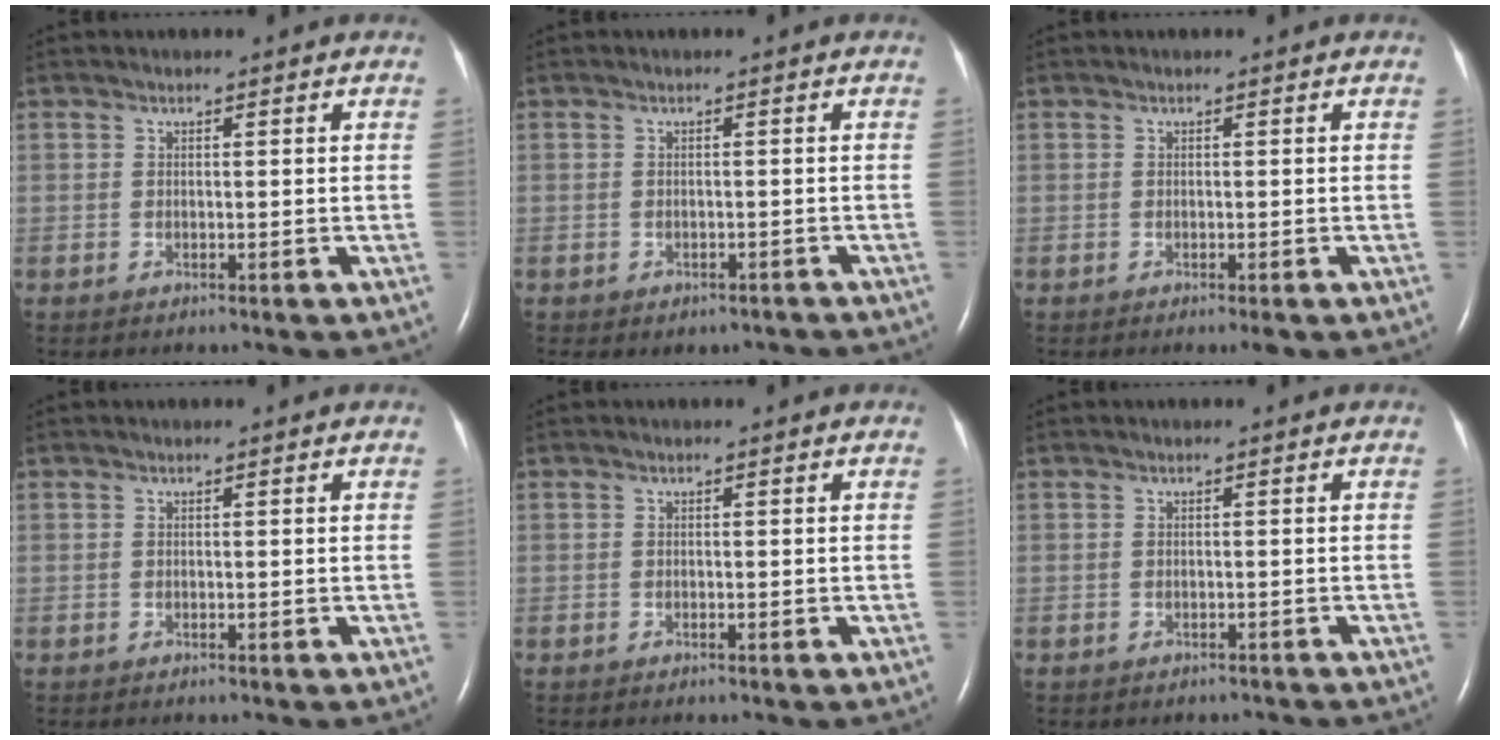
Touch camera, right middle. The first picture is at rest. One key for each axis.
{"total": 3.5, "fx": -2.7, "fy": 2.0, "fz": 0.9, "tx": -0.006, "ty": 0.008, "tz": -0.029}
{"total": 1.3, "fx": -0.7, "fy": 0.2, "fz": 1.0, "tx": -0.014, "ty": -0.004, "tz": -0.008}
{"total": 0.0}
{"total": 0.0}
{"total": 1.5, "fx": -1.3, "fy": 0.7, "fz": 0.1, "tx": -0.006, "ty": 0.000, "tz": -0.017}